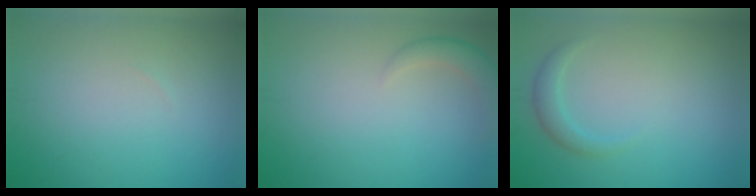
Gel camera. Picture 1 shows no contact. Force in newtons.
{"total": 2.0, "press": 2.0, "slide": 0.1}
{"total": 1.5, "press": 1.5, "slide": 0.1}